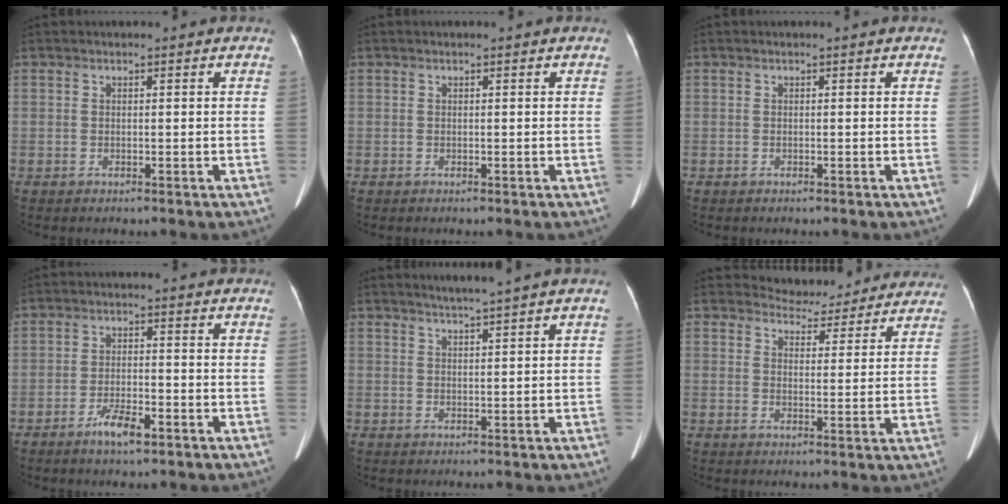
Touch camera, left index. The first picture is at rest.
{"total": 0.0}
{"total": 0.0}
{"total": 4.4, "force": [-3.0, 1.0, 3.1], "torque": [-0.062, -0.004, -0.053]}
{"total": 2.2, "force": [1.8, -0.8, 0.9], "torque": [-0.013, -0.001, 0.031]}
{"total": 8.9, "force": [8.5, 2.6, 0.0], "torque": [0.016, 0.004, 0.095]}